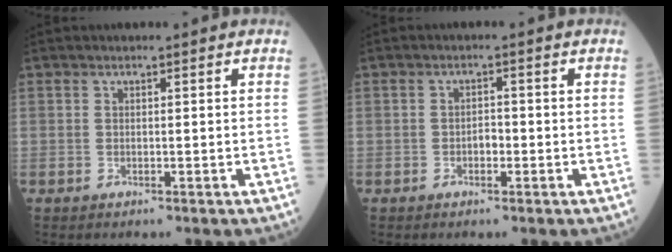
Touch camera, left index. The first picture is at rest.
{"total": 1.6, "force": [-0.6, 0.9, 1.2], "torque": [-0.016, 0.004, -0.011]}